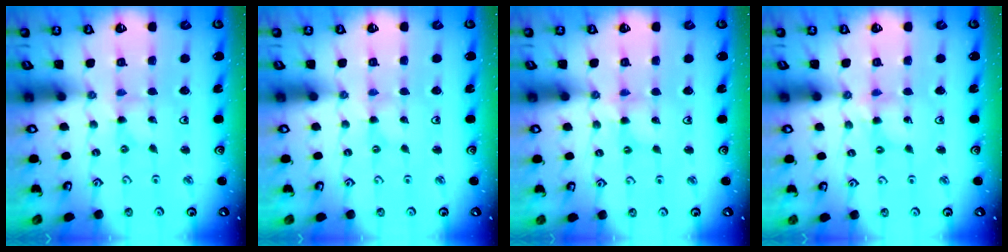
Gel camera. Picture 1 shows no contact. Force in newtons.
{"total": 0.0}
{"total": 3.3, "press": 3.3, "slide": 0.3}
{"total": 2.3, "press": 2.3, "slide": 0.2}